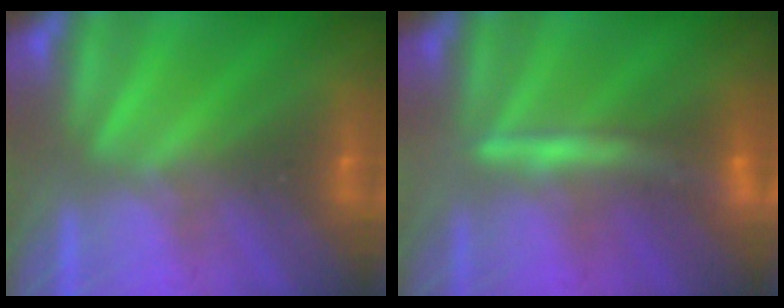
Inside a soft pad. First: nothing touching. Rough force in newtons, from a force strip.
{"total": 2.8}